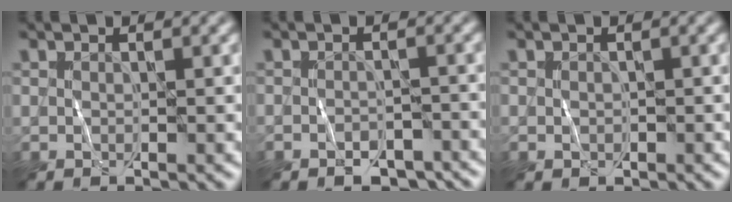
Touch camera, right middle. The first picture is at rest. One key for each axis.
{"total": 2.7, "fx": -2.2, "fy": 1.3, "fz": 0.9, "tx": -0.008, "ty": -0.006, "tz": -0.031}
{"total": 0.7, "fx": -0.2, "fy": 0.6, "fz": 0.2, "tx": -0.001, "ty": -0.005, "tz": -0.001}